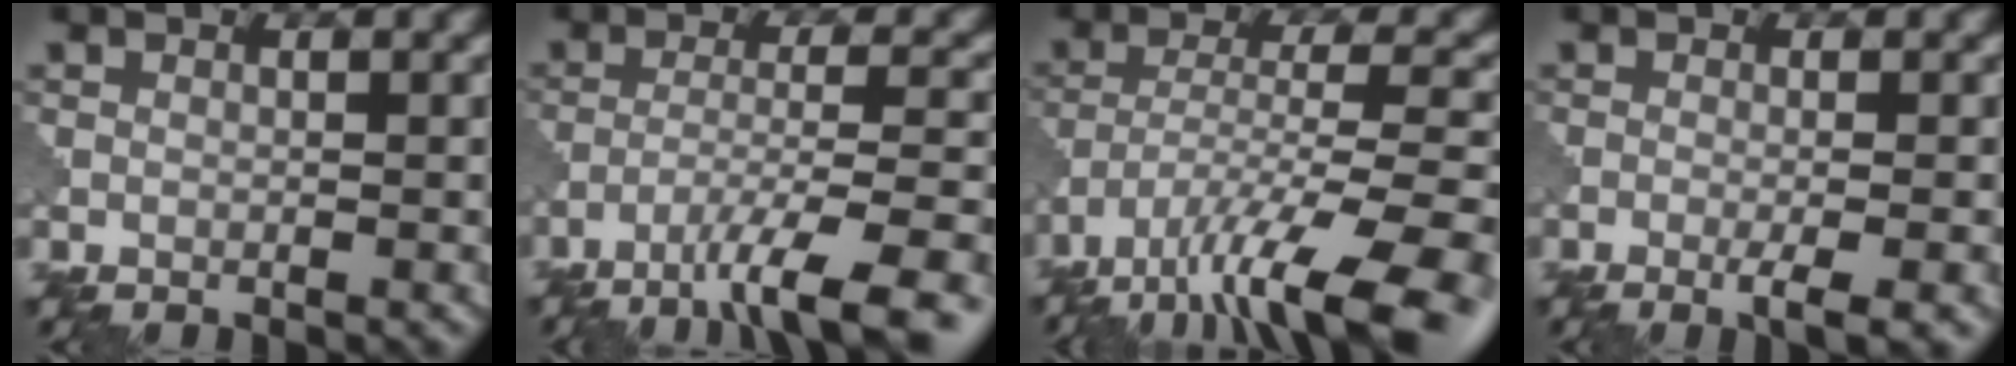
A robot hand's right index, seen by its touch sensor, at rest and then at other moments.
{"total": 8.2, "force": [-5.3, 1.3, 6.1], "torque": [-0.093, 0.004, -0.087]}
{"total": 12.4, "force": [-8.7, 3.1, 8.3], "torque": [-0.150, -0.002, -0.142]}
{"total": 3.1, "force": [-1.2, 0.5, 2.8], "torque": [-0.043, 0.000, -0.026]}